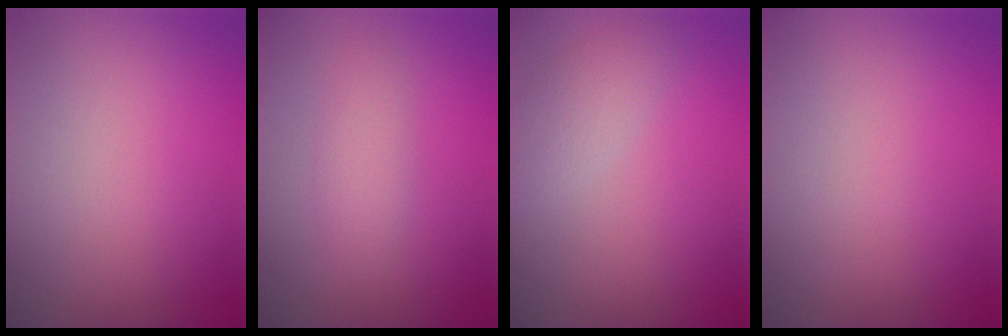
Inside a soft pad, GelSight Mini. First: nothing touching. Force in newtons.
{"total": 2.0, "press": 2.0, "slide": 0.1}
{"total": 2.4, "press": 2.4, "slide": 0.2}
{"total": 0.0}